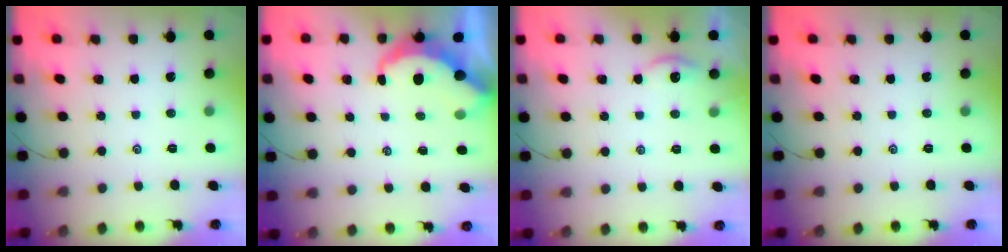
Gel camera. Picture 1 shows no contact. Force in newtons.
{"total": 6.1, "press": 6.1, "slide": 0.4}
{"total": 1.9, "press": 1.9, "slide": 0.2}
{"total": 0.0}